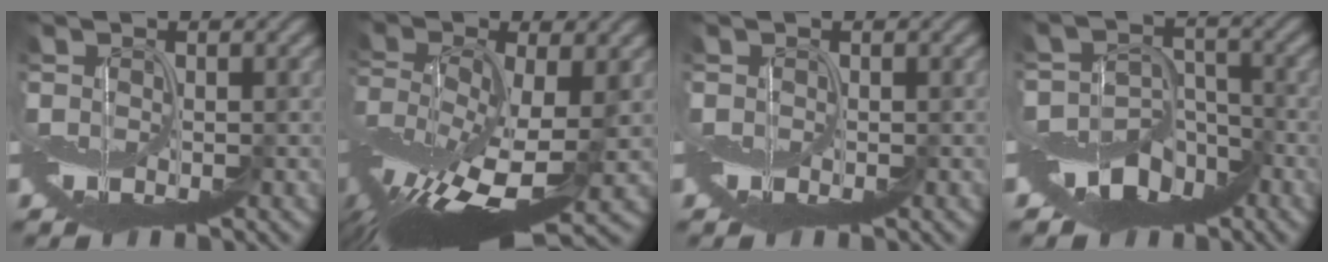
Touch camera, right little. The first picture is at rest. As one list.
[{"total": 12.0, "force": [-4.0, 4.7, 10.3], "torque": [-0.220, -0.024, -0.068]}, {"total": 0.0}, {"total": 6.4, "force": [-4.5, 3.6, 2.7], "torque": [-0.034, 0.000, -0.090]}]